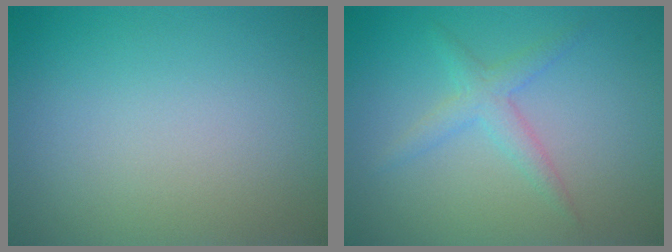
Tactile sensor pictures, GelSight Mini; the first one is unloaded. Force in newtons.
{"total": 2.2, "press": 2.2, "slide": 0.1}